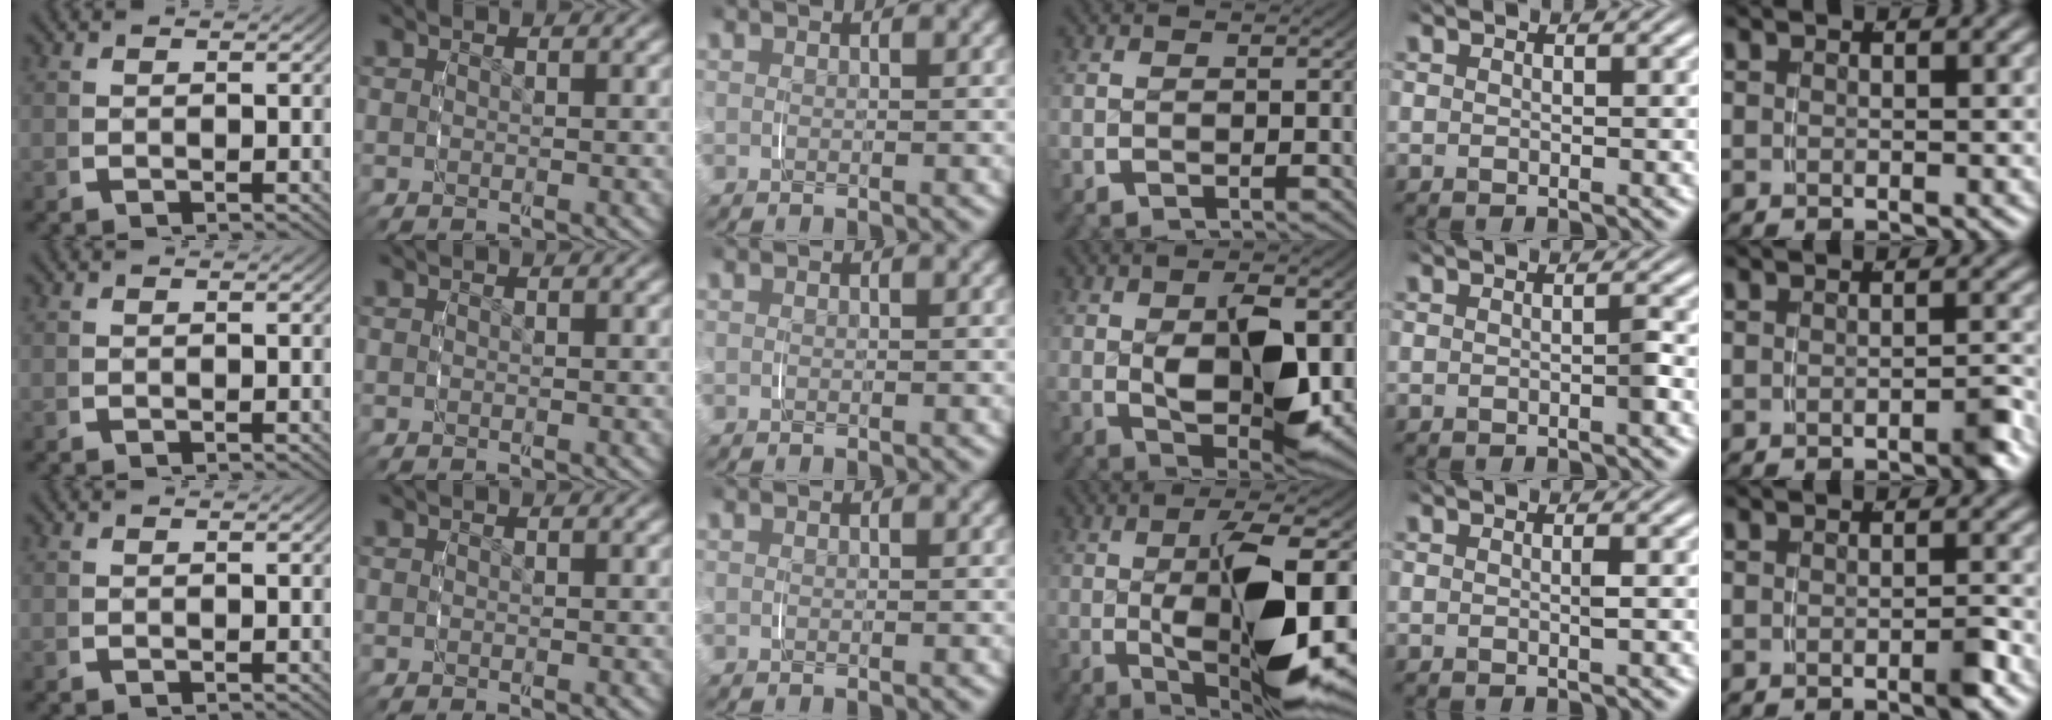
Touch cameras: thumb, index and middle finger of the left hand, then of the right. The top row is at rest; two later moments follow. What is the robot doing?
{"motion": "grasp_and_lifting", "object": "jar lid"}